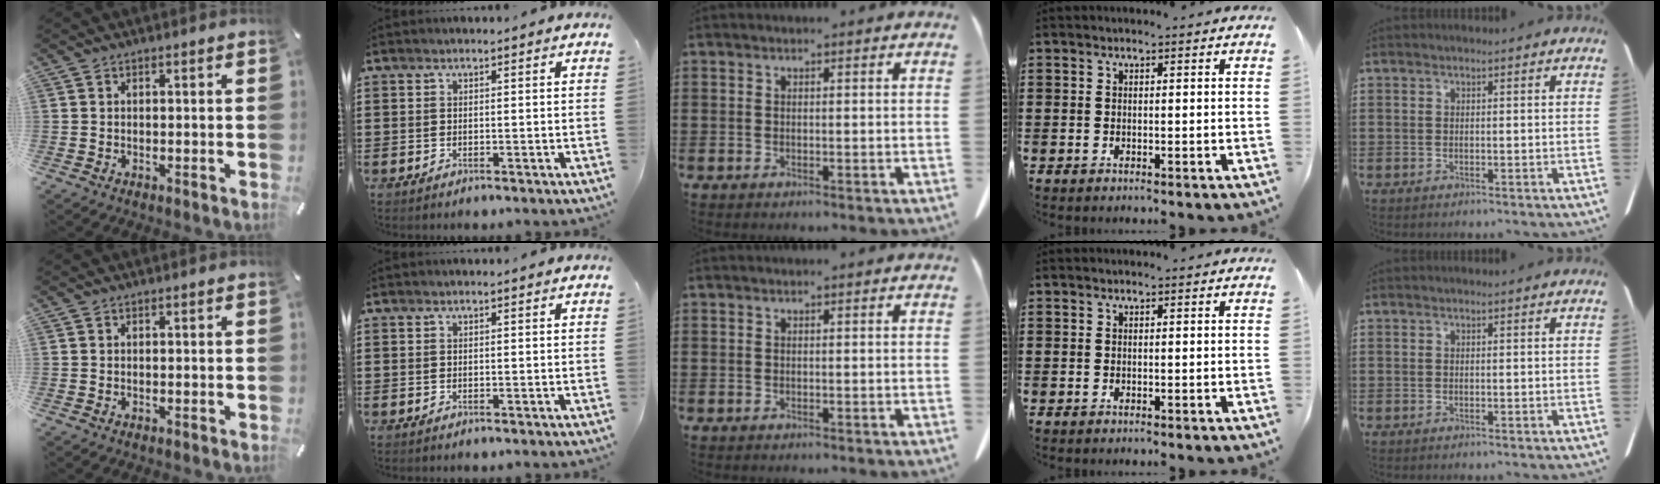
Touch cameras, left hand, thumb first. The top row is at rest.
{}